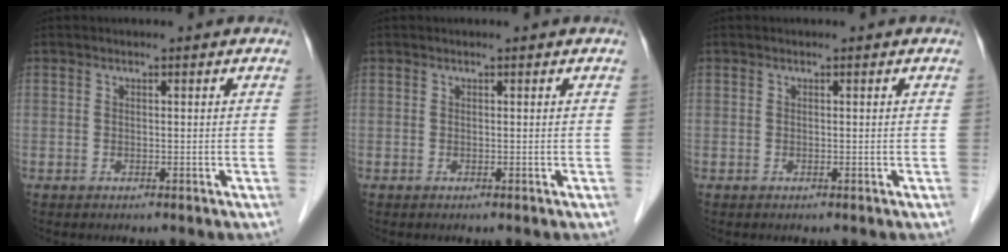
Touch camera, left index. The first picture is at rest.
{"total": 0.0}
{"total": 0.0}